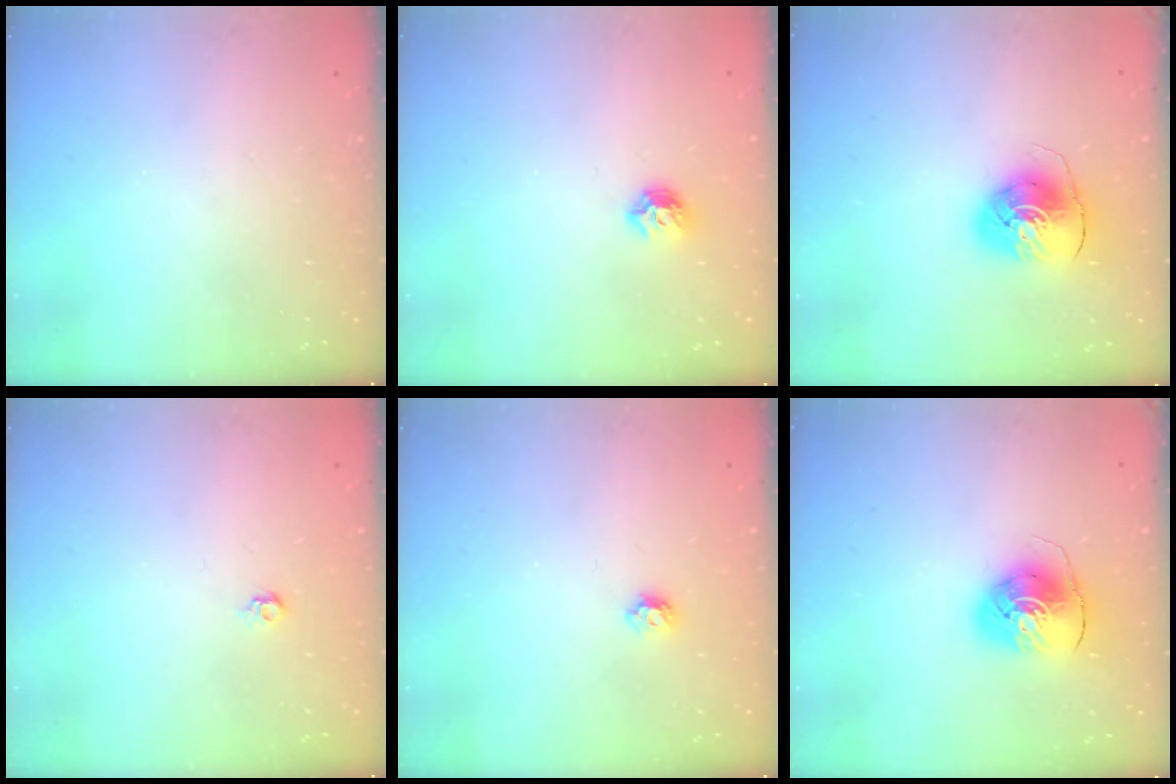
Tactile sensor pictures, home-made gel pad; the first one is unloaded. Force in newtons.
{"total": 6.5, "press": 6.5, "slide": 0.9}
{"total": 9.3, "press": 9.2, "slide": 1.1}
{"total": 3.9, "press": 3.8, "slide": 0.8}
{"total": 4.9, "press": 4.9, "slide": 0.8}
{"total": 9.3, "press": 9.2, "slide": 1.1}